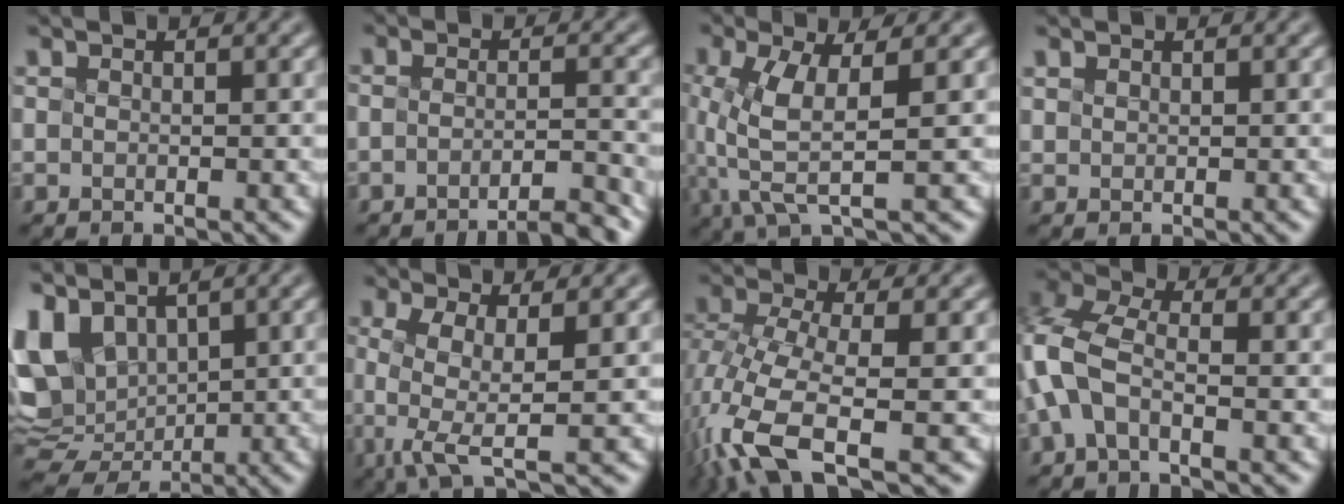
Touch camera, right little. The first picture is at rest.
{"total": 4.1, "force": [-3.9, -0.5, 1.1], "torque": [-0.012, -0.008, -0.038]}
{"total": 2.8, "force": [-1.2, -0.1, 2.6], "torque": [-0.094, -0.015, 0.012]}
{"total": 1.3, "force": [0.1, -0.7, -1.1], "torque": [-0.002, -0.013, 0.028]}
{"total": 6.0, "force": [2.2, 4.2, 3.7], "torque": [-0.133, -0.007, 0.074]}
{"total": 2.7, "force": [-1.6, -0.3, 2.2], "torque": [-0.067, -0.017, -0.005]}
{"total": 7.2, "force": [-5.2, 1.1, 4.8], "torque": [-0.138, -0.019, -0.073]}
{"total": 4.2, "force": [-2.8, 1.5, 2.7], "torque": [-0.108, 0.001, -0.038]}